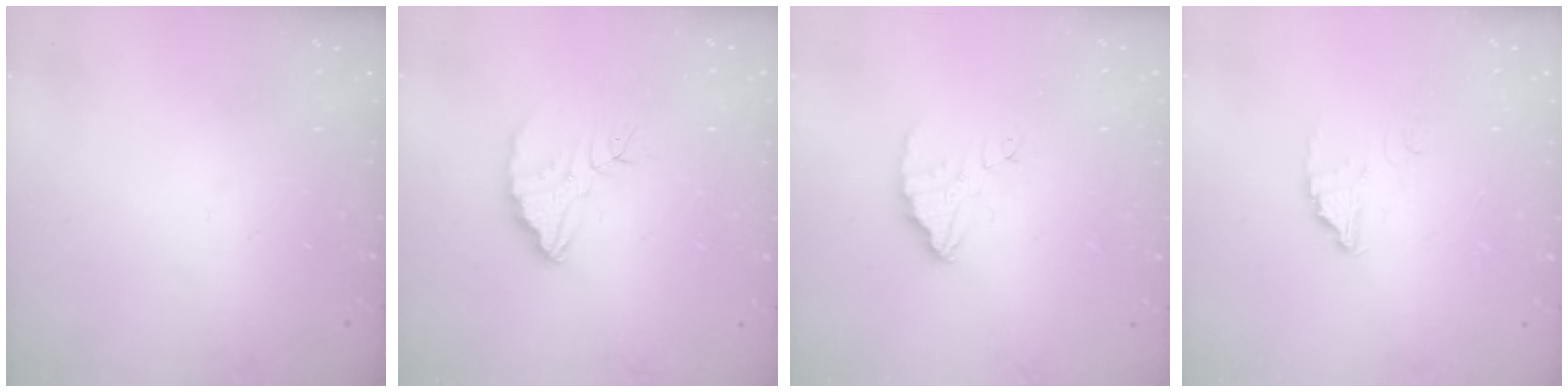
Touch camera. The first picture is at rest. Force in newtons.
{"total": 5.5, "press": 5.5, "slide": 0.3}
{"total": 3.1, "press": 3.1, "slide": 0.3}
{"total": 2.7, "press": 2.7, "slide": 0.1}